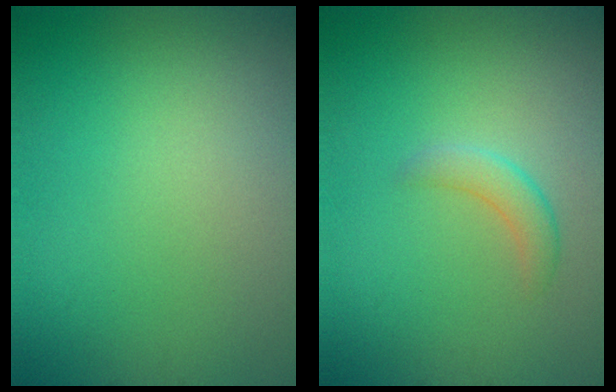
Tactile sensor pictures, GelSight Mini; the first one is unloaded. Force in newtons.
{"total": 1.8, "press": 1.8, "slide": 0.1}